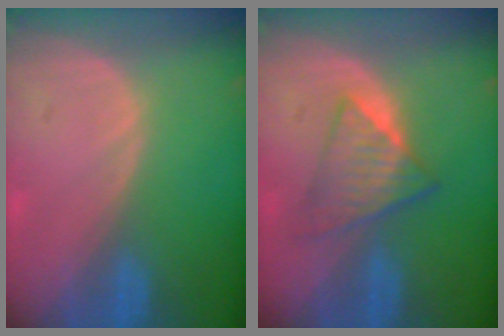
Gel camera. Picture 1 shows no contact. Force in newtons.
{"total": 6.0, "press": 5.6, "slide": 1.9}